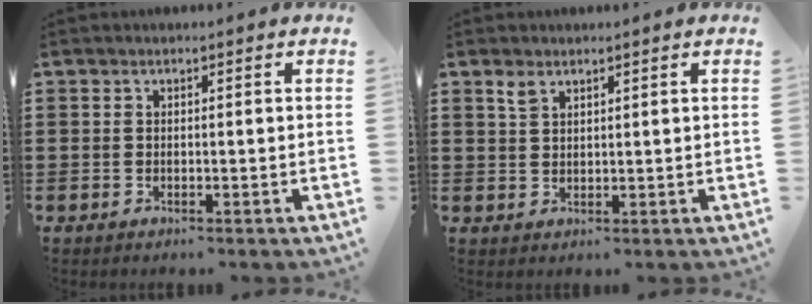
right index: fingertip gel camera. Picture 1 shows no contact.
{"total": 2.1, "force": [1.6, 0.9, 1.0], "torque": [-0.023, 0.002, 0.030]}